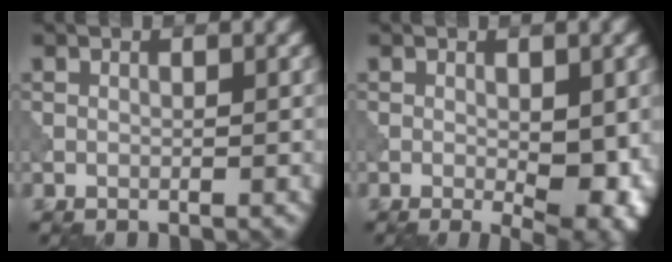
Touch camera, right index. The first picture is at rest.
{"total": 5.8, "force": [-0.8, 2.3, 5.2], "torque": [-0.073, -0.013, -0.005]}